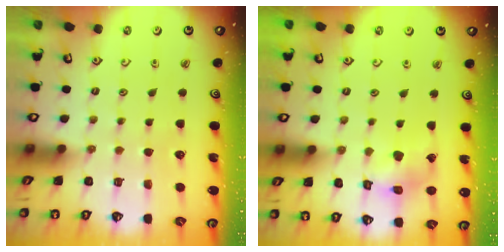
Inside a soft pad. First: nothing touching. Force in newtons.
{"total": 9.0, "press": 9.0, "slide": 1.0}